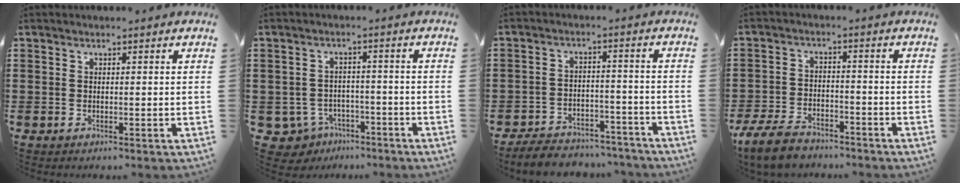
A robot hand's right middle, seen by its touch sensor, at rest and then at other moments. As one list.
[{"total": 3.8, "force": [-3.1, 2.0, 0.8], "torque": [-0.044, -0.003, -0.070]}, {"total": 5.6, "force": [-5.5, 1.0, 0.6], "torque": [-0.013, 0.013, -0.111]}, {"total": 6.4, "force": [-5.5, 2.0, 2.5], "torque": [-0.064, 0.007, -0.111]}]